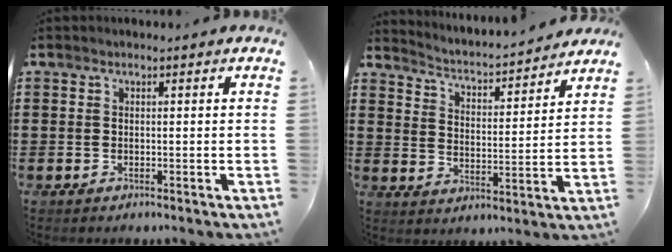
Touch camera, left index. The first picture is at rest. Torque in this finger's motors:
{"motor_torque": [1.09, -1.04, 0.17, 0.06]}